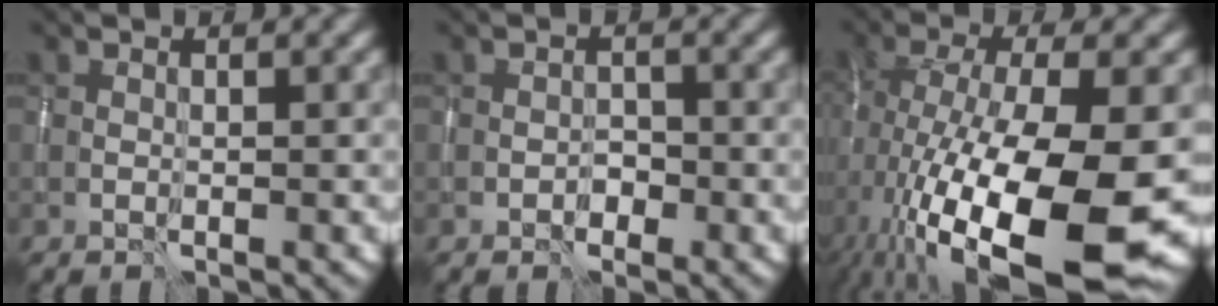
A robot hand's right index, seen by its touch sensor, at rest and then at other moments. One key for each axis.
{"total": 0.9, "fx": -0.6, "fy": 0.7, "fz": 0.2, "tx": 0.000, "ty": 0.001, "tz": -0.012}
{"total": 16.8, "fx": -6.2, "fy": 5.8, "fz": 14.5, "tx": -0.254, "ty": -0.033, "tz": -0.090}